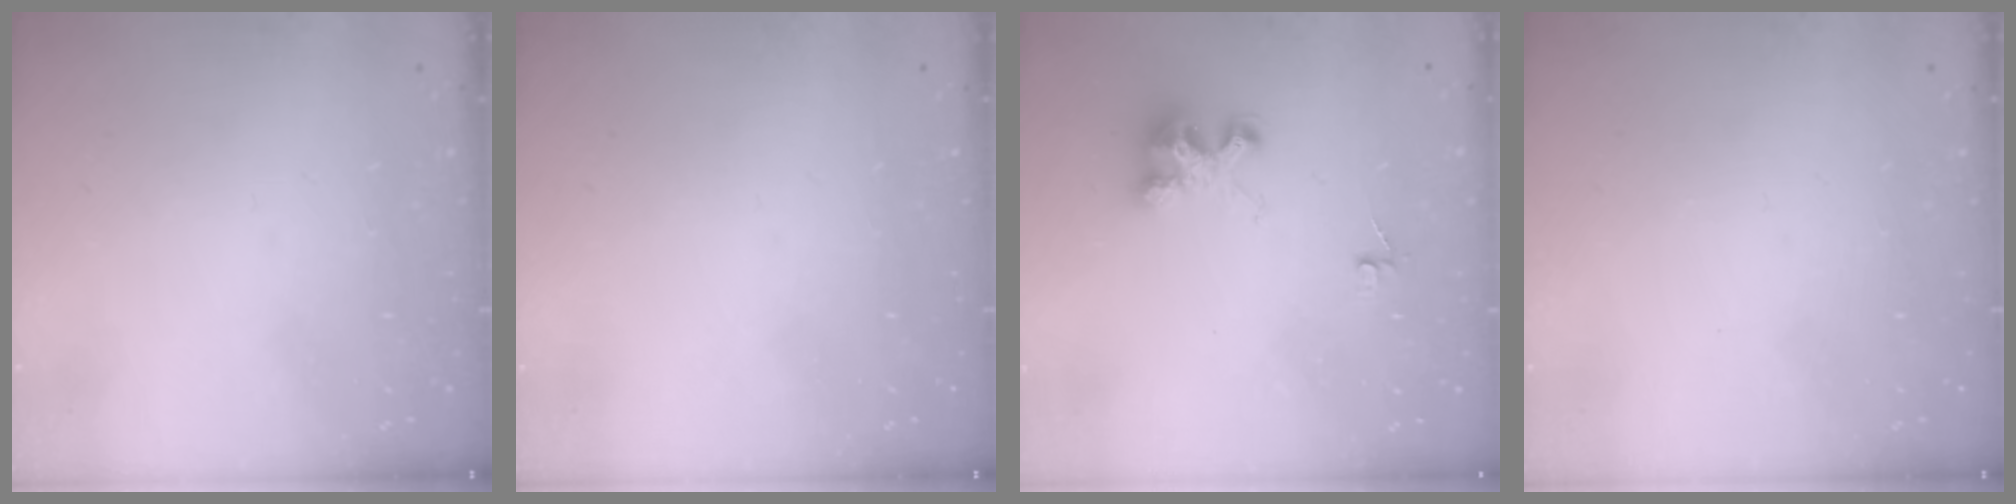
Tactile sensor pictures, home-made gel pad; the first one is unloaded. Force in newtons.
{"total": 0.0}
{"total": 4.1, "press": 4.1, "slide": 0.2}
{"total": 0.0}